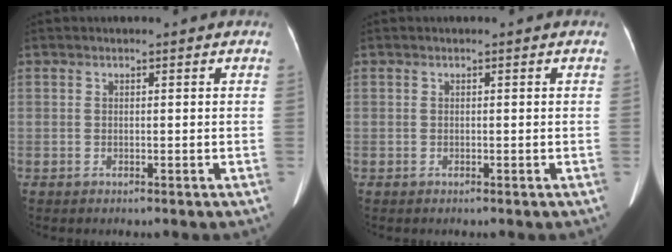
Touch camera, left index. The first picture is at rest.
{"total": 0.0}